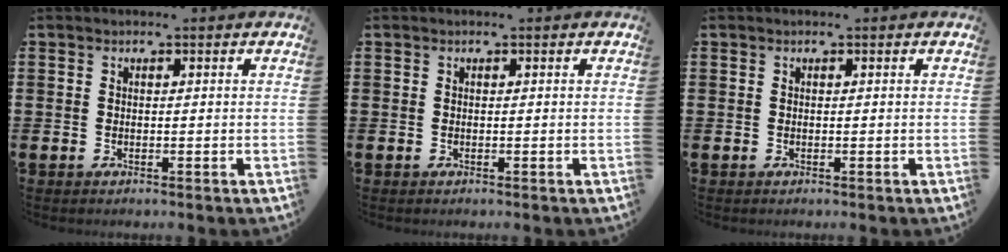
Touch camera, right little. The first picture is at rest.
{"total": 0.0}
{"total": 0.0}